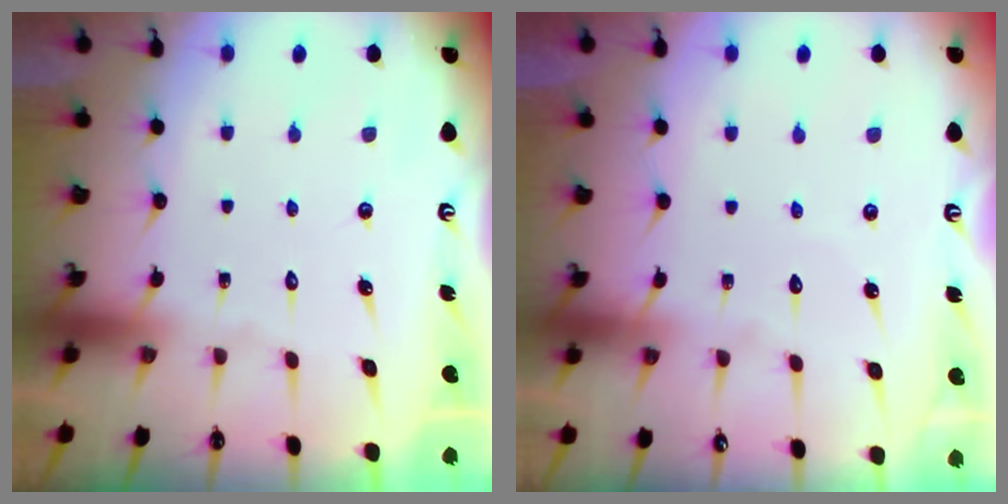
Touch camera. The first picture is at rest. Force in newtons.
{"total": 2.9, "press": 2.9, "slide": 0.2}